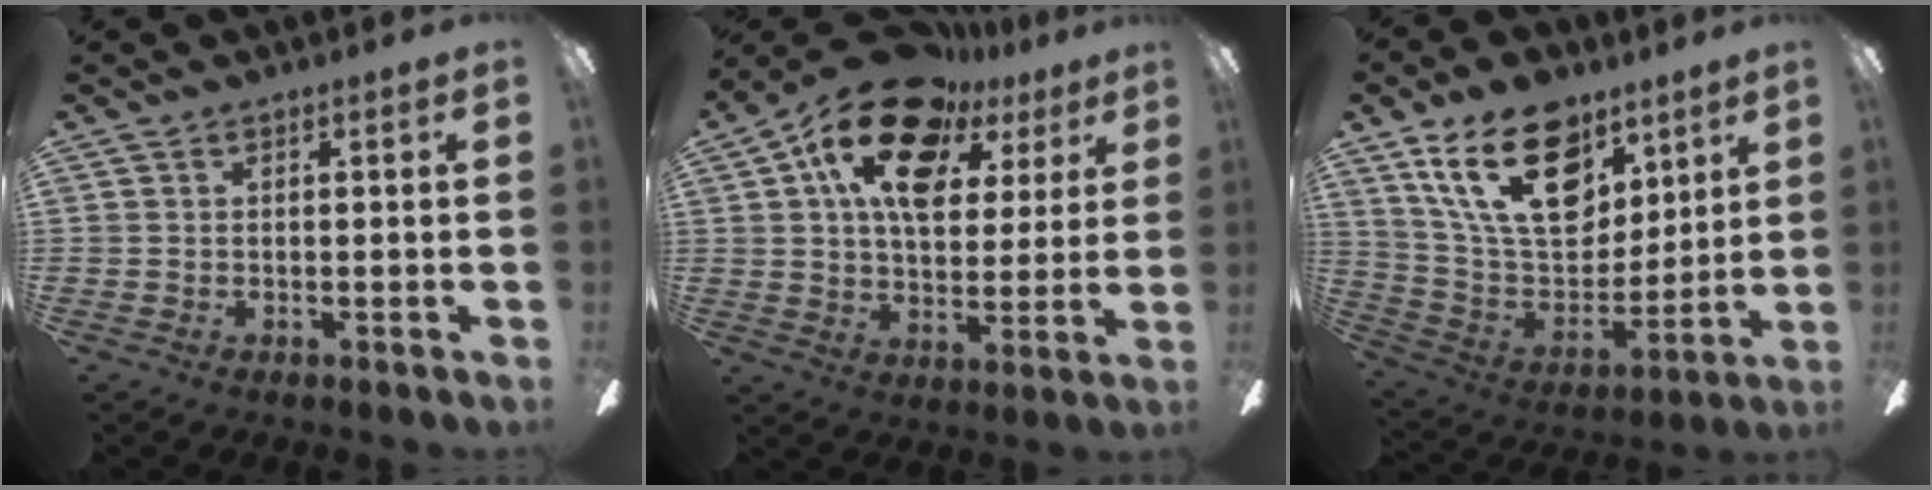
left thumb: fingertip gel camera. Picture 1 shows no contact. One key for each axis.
{"total": 18.4, "fx": 10.2, "fy": 10.5, "fz": 11.1, "tx": -0.199, "ty": -0.036, "tz": 0.182}
{"total": 22.9, "fx": 12.7, "fy": 13.3, "fz": 13.6, "tx": -0.243, "ty": -0.058, "tz": 0.226}